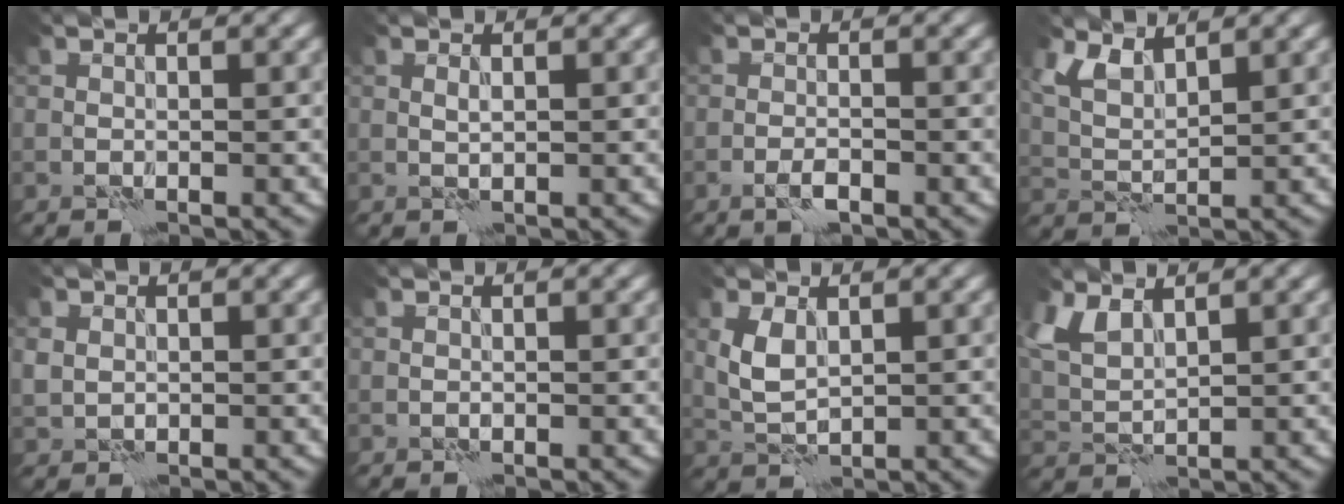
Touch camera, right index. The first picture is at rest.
{"total": 0.6, "force": [0.2, 0.0, 0.5], "torque": [-0.013, 0.003, 0.004]}
{"total": 1.3, "force": [-0.9, 0.1, 0.9], "torque": [-0.021, 0.005, -0.019]}
{"total": 3.2, "force": [2.1, 1.2, 2.0], "torque": [-0.048, -0.002, 0.044]}
{"total": 1.2, "force": [0.4, 1.1, 0.5], "torque": [-0.011, 0.000, 0.007]}
{"total": 0.0}
{"total": 2.7, "force": [0.8, 1.5, 2.2], "torque": [-0.052, 0.002, 0.019]}
{"total": 3.6, "force": [2.4, 1.6, 2.2], "torque": [-0.056, 0.003, 0.050]}